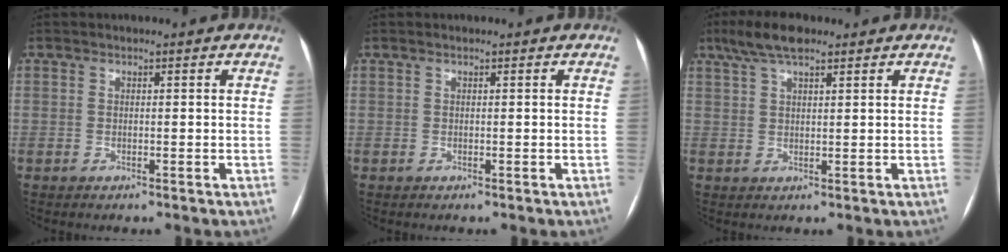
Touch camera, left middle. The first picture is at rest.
{"total": 0.0}
{"total": 6.3, "force": [4.4, 1.6, 4.1], "torque": [-0.088, 0.023, 0.081]}